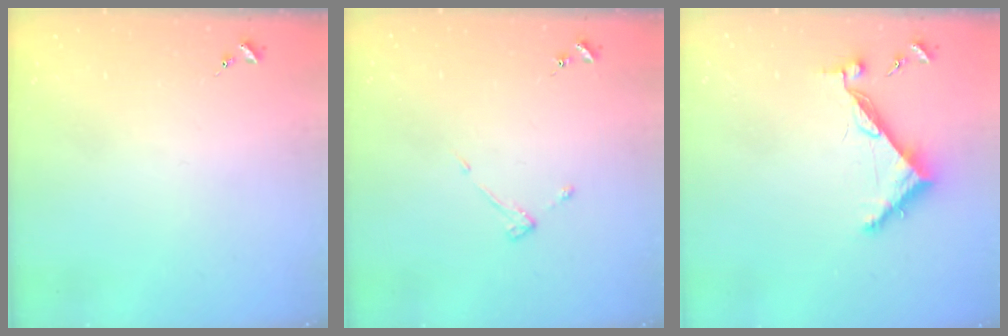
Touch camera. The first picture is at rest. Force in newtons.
{"total": 2.9, "press": 2.9, "slide": 0.5}
{"total": 7.3, "press": 7.3, "slide": 0.6}